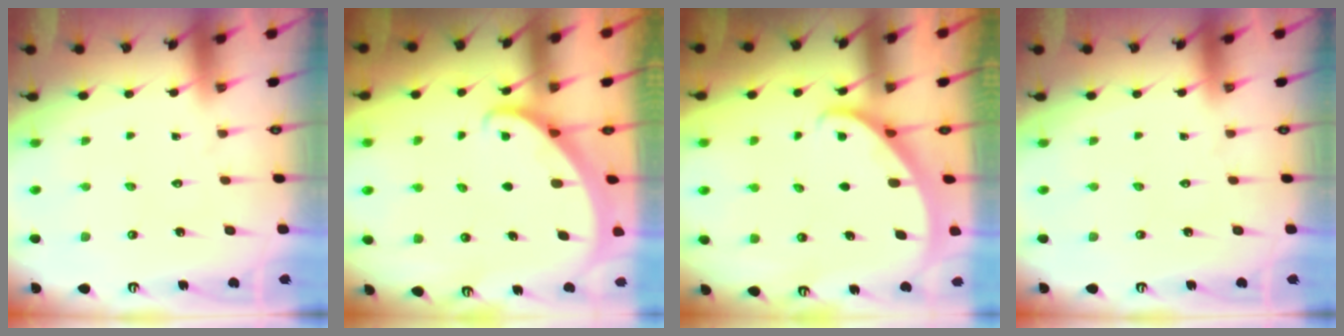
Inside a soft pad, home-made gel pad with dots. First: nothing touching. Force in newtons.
{"total": 1.8, "press": 1.8, "slide": 0.1}
{"total": 2.3, "press": 2.3, "slide": 0.1}
{"total": 0.0}